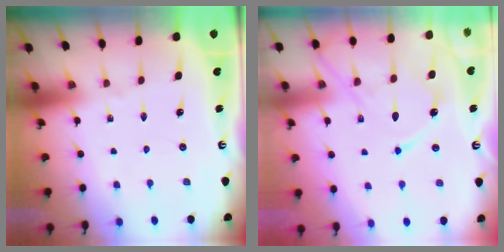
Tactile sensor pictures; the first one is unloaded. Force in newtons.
{"total": 11.9, "press": 11.9, "slide": 1.0}